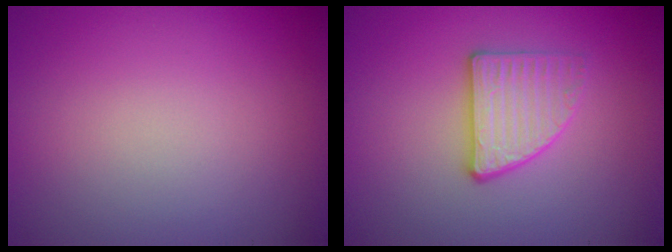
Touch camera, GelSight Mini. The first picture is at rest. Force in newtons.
{"total": 2.8, "press": 2.7, "slide": 0.7}